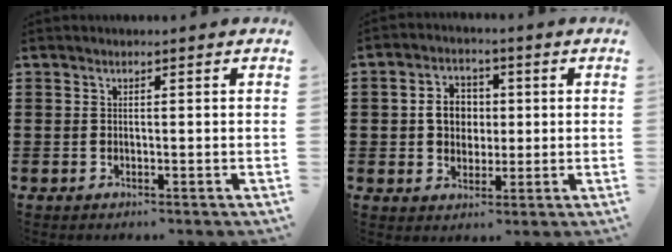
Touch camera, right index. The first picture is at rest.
{"total": 5.2, "force": [0.2, 4.3, 2.9], "torque": [-0.062, 0.011, -0.002]}